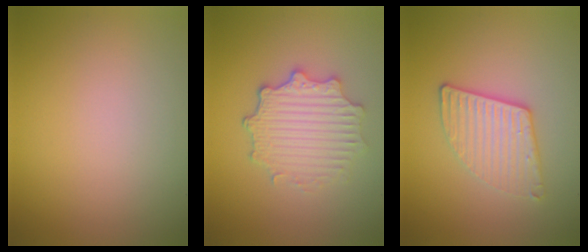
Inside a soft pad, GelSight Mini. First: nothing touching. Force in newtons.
{"total": 4.4, "press": 3.6, "slide": 2.5}
{"total": 3.3, "press": 3.0, "slide": 1.3}